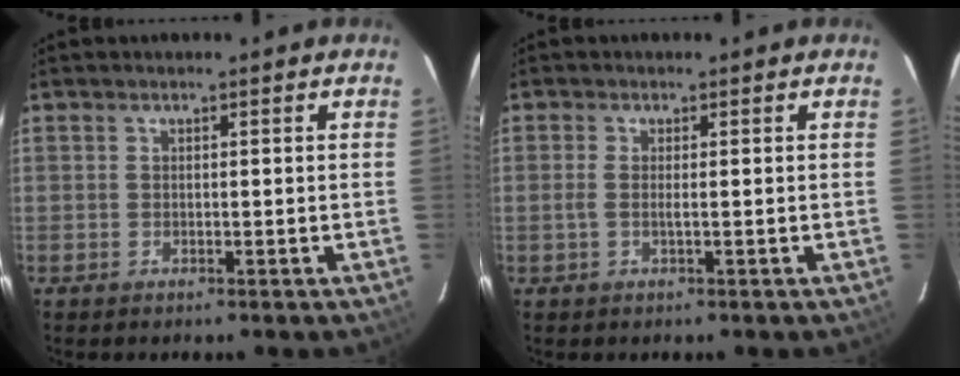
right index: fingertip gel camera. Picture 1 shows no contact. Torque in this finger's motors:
{"motor_torque": [0.03, 0.08, -0.02, 0.01]}